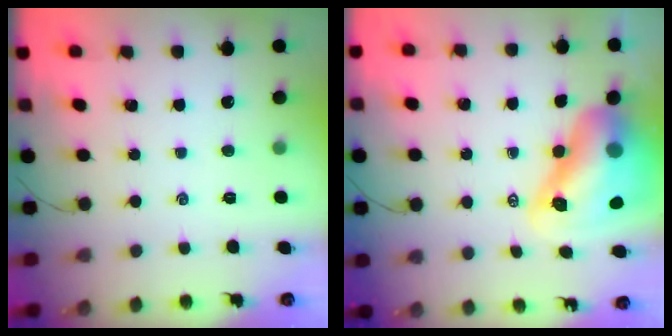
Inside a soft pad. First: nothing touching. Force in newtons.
{"total": 17.0, "press": 16.3, "slide": 4.8}